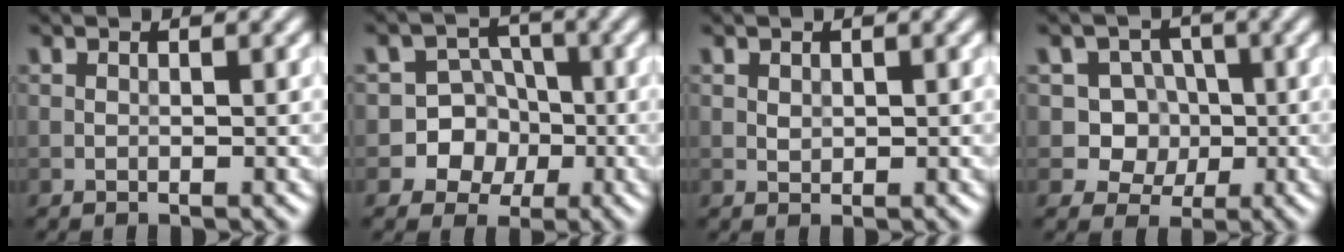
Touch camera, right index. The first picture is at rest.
{"total": 7.0, "force": [-2.1, 6.6, 1.2], "torque": [-0.001, 0.011, -0.060]}
{"total": 0.7, "force": [0.2, 0.5, 0.4], "torque": [-0.008, -0.002, 0.006]}
{"total": 5.2, "force": [0.0, 4.8, 1.9], "torque": [-0.010, 0.016, -0.012]}